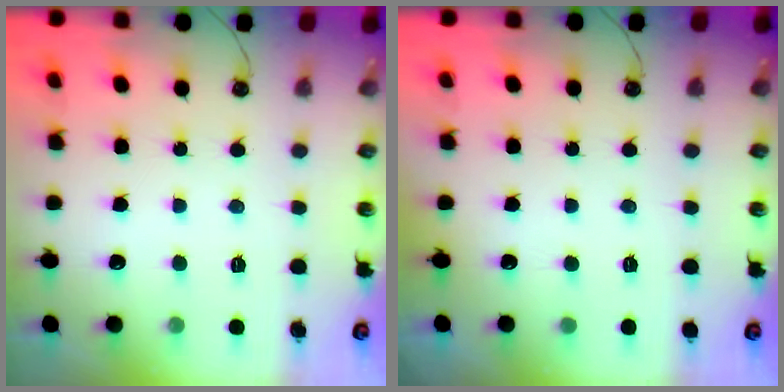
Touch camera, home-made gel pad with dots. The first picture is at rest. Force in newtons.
{"total": 1.1, "press": 0.6, "slide": 0.9}